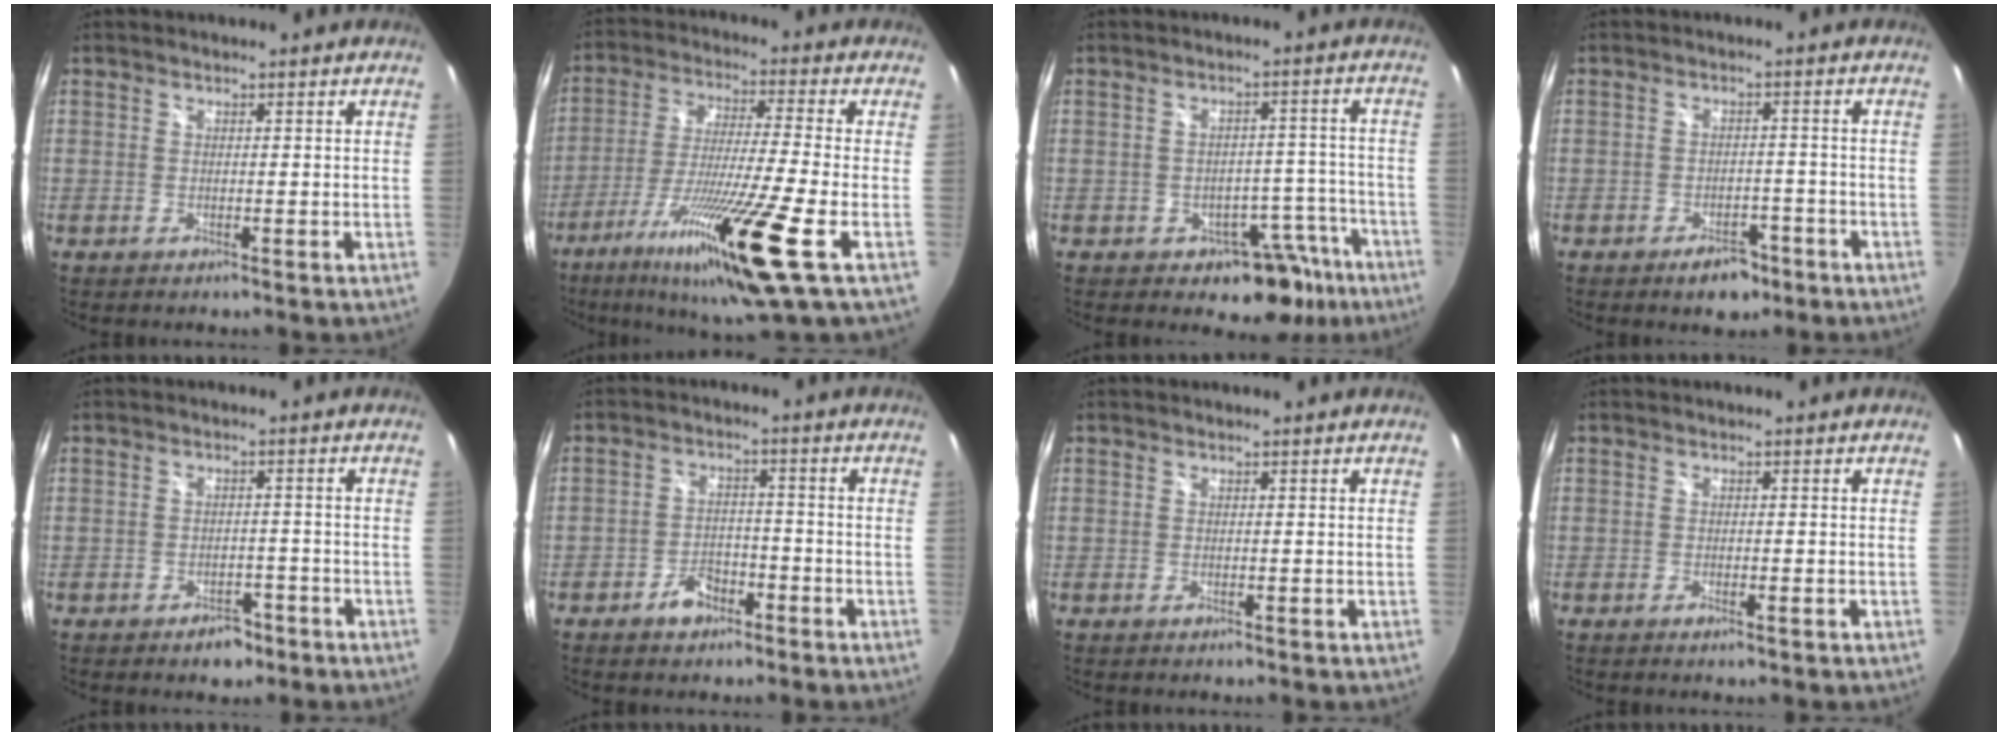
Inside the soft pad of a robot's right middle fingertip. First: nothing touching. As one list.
[{"total": 17.5, "force": [-8.7, -0.9, 15.2], "torque": [-0.298, -0.045, -0.158]}, {"total": 8.8, "force": [-5.6, 5.8, 3.6], "torque": [-0.041, 0.039, -0.055]}, {"total": 5.3, "force": [-3.7, 3.0, 2.5], "torque": [-0.046, 0.006, -0.041]}, {"total": 3.9, "force": [-2.7, 2.4, 1.5], "torque": [-0.030, 0.002, -0.032]}, {"total": 4.8, "force": [-3.2, 2.9, 2.0], "torque": [-0.047, 0.009, -0.046]}, {"total": 0.0}, {"total": 0.9, "force": [-0.5, 0.2, 0.7], "torque": [-0.012, 0.000, -0.009]}]